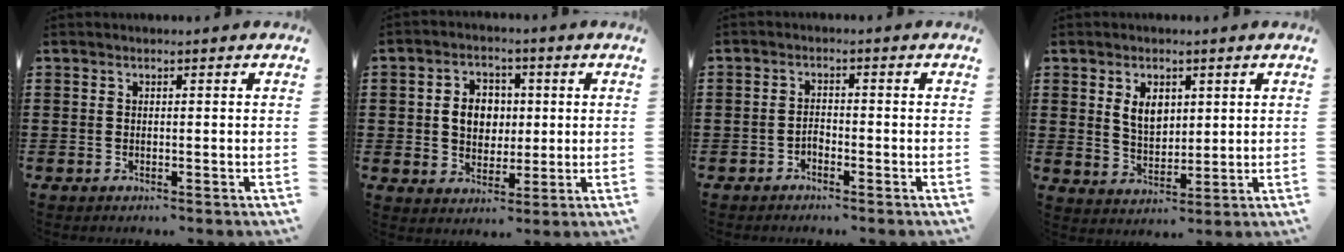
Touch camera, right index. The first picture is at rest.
{"total": 5.7, "force": [0.4, 4.6, 3.4], "torque": [-0.072, 0.013, 0.003]}
{"total": 1.4, "force": [-1.2, 0.7, 0.2], "torque": [-0.007, 0.003, -0.025]}
{"total": 4.8, "force": [1.9, 3.0, 3.3], "torque": [-0.066, 0.008, 0.031]}